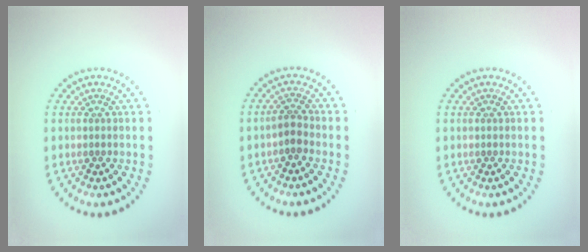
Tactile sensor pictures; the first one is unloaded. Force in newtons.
{"total": 1.5, "press": 1.2, "slide": 0.9}
{"total": 0.0}